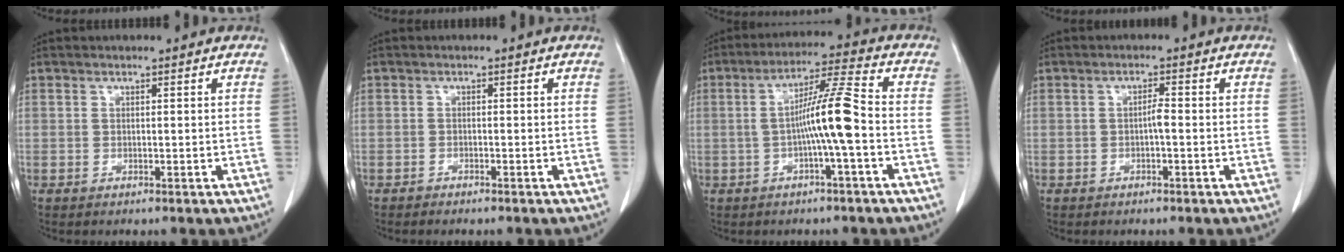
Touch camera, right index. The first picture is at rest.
{"total": 1.6, "force": [-1.4, 0.4, 0.7], "torque": [-0.013, -0.002, -0.017]}
{"total": 8.6, "force": [-1.4, -0.6, 8.5], "torque": [-0.149, 0.017, -0.023]}
{"total": 1.6, "force": [-0.4, 0.2, 1.5], "torque": [-0.026, 0.003, -0.007]}